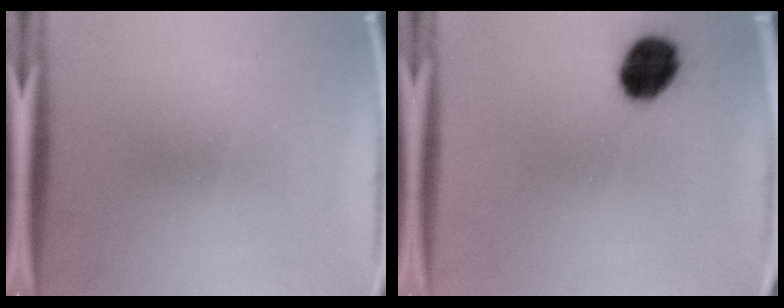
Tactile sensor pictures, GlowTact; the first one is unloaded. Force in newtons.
{"total": 10.4}